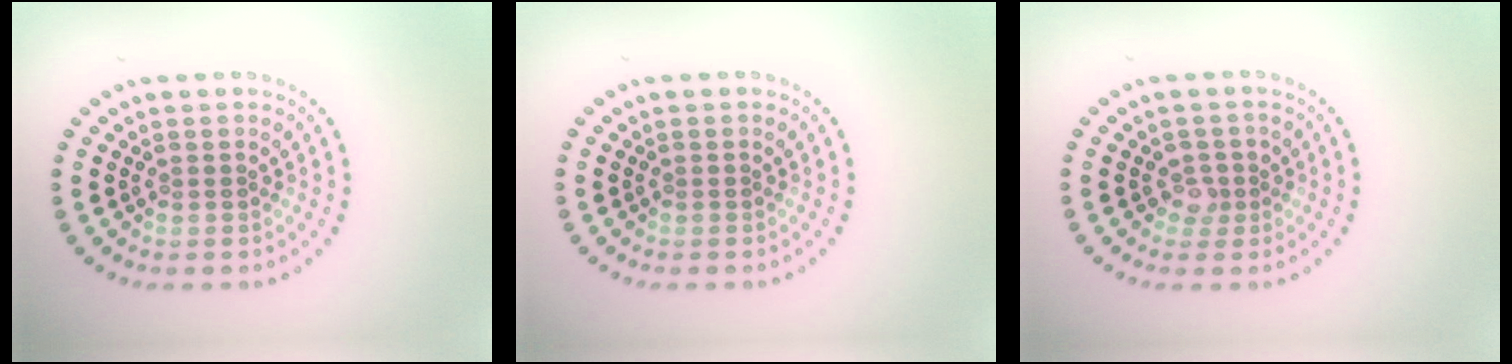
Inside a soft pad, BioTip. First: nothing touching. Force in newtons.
{"total": 0.0}
{"total": 1.7, "press": 1.4, "slide": 0.9}